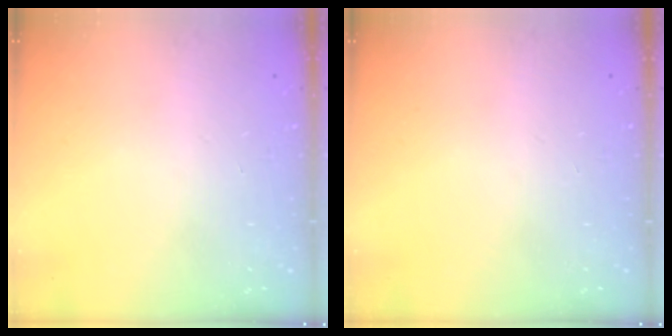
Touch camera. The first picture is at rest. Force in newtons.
{"total": 0.0}